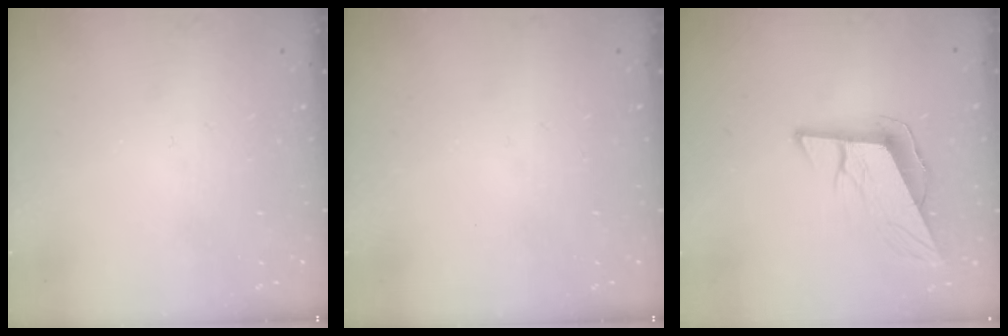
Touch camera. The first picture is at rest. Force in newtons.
{"total": 0.0}
{"total": 10.7, "press": 10.2, "slide": 3.3}